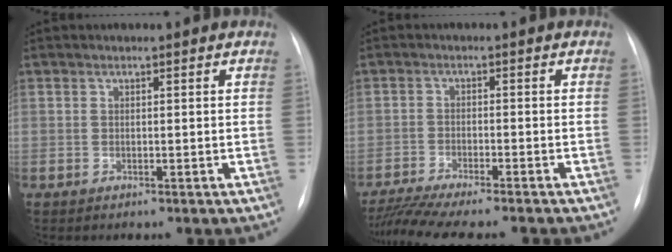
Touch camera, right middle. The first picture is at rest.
{"total": 12.6, "force": [-11.2, 0.6, 5.8], "torque": [-0.086, -0.010, -0.169]}